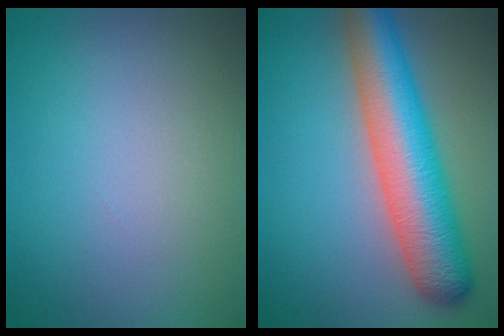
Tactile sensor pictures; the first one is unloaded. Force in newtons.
{"total": 9.0, "press": 8.9, "slide": 0.3}